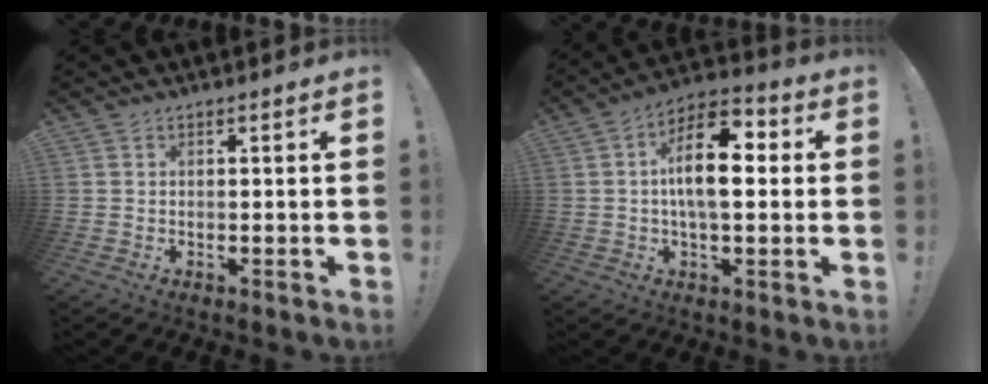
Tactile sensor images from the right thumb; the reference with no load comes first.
{"total": 14.8, "force": [1.2, 7.3, 12.9], "torque": [-0.213, 0.003, 0.010]}